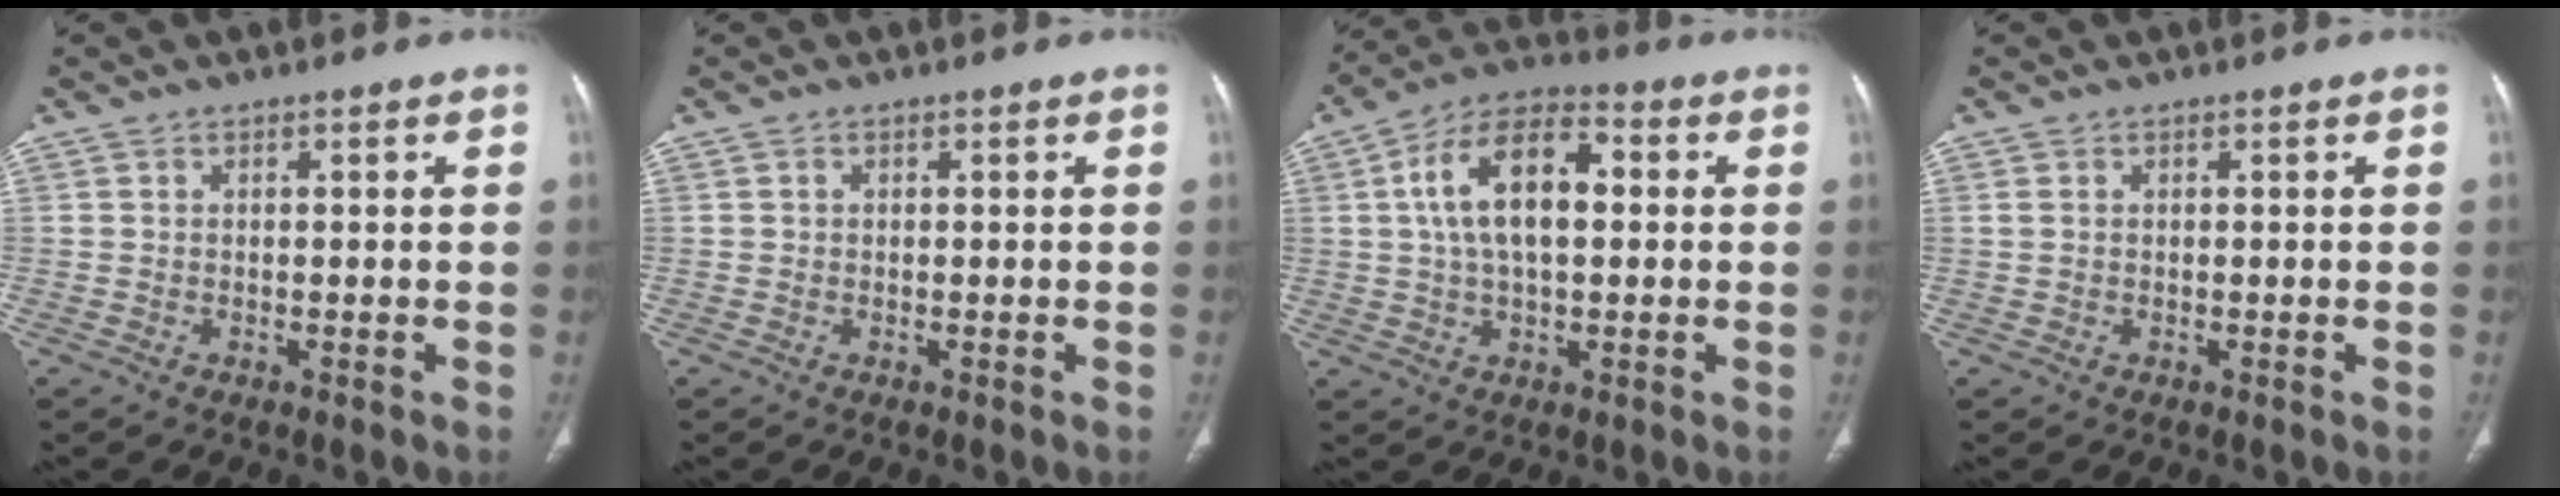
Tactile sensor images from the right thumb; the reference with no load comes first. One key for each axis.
{"total": 0.0}
{"total": 14.4, "fx": 2.1, "fy": 7.7, "fz": 12.0, "tx": -0.208, "ty": 0.025, "tz": 0.030}
{"total": 0.8, "fx": 0.2, "fy": 0.6, "fz": 0.6, "tx": -0.017, "ty": 0.004, "tz": 0.008}